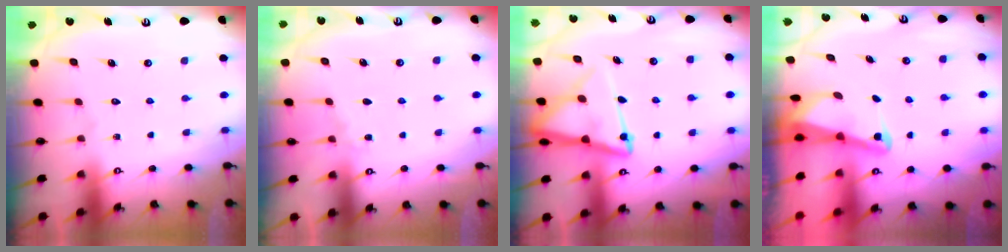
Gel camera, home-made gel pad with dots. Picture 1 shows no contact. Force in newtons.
{"total": 3.9, "press": 3.9, "slide": 0.5}
{"total": 9.9, "press": 9.9, "slide": 0.8}
{"total": 2.0, "press": 2.0, "slide": 0.3}